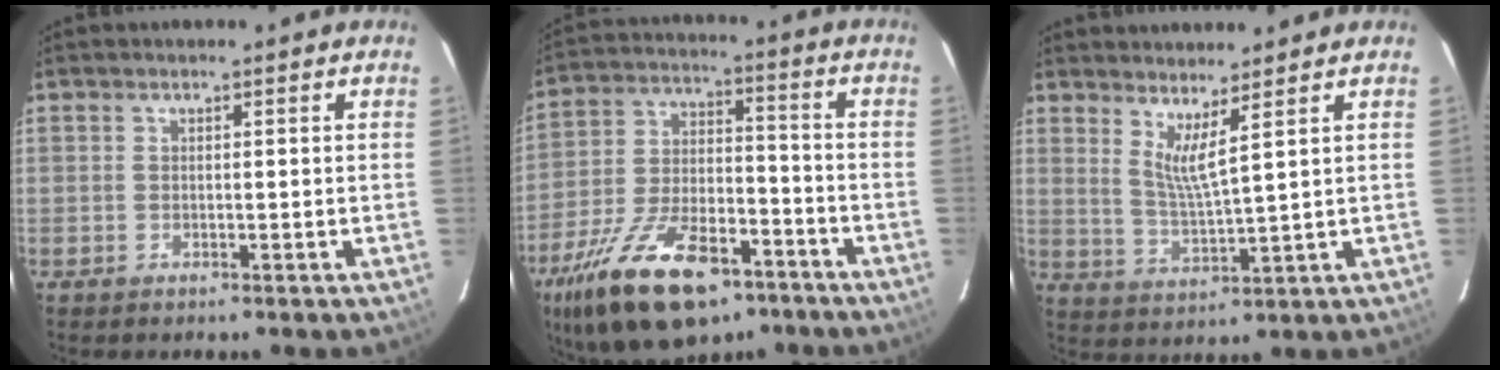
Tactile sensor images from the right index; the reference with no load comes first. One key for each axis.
{"total": 22.8, "fx": -14.4, "fy": 10.5, "fz": 14.3, "tx": -0.278, "ty": -0.015, "tz": -0.233}
{"total": 5.2, "fx": 3.6, "fy": -0.5, "fz": 3.7, "tx": -0.070, "ty": -0.014, "tz": 0.064}